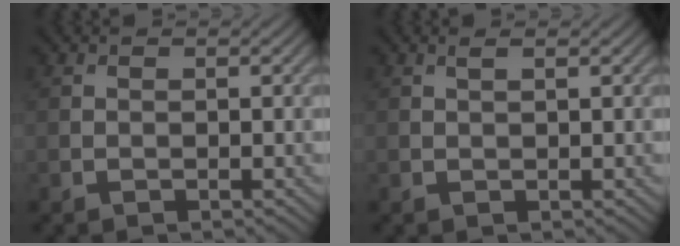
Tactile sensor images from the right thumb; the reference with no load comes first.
{"total": 0.9, "force": [0.6, 0.1, 0.7], "torque": [-0.016, 0.005, 0.010]}